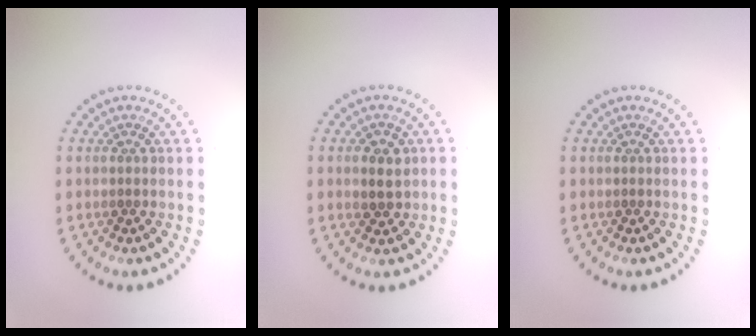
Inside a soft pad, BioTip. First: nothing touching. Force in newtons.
{"total": 2.3, "press": 2.2, "slide": 0.5}
{"total": 0.0}